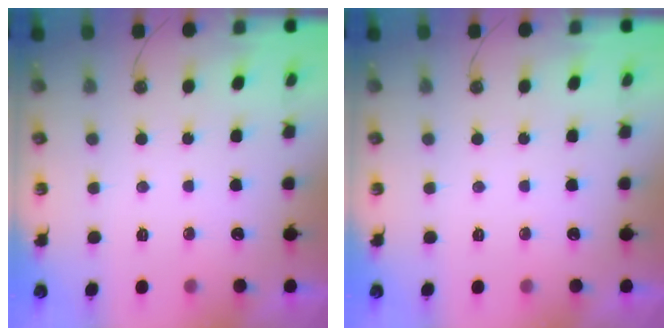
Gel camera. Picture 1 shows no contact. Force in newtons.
{"total": 0.0}